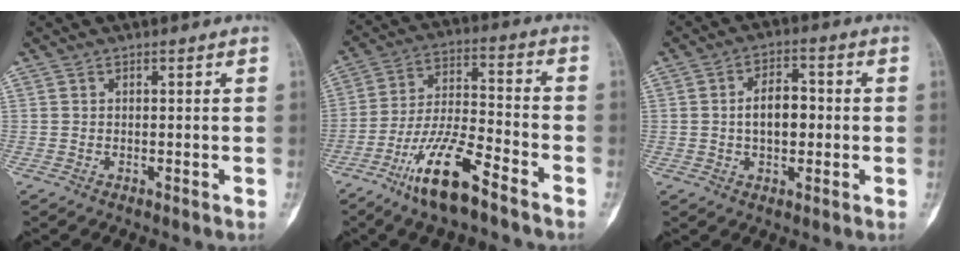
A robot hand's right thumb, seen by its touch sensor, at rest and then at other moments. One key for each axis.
{"total": 14.0, "fx": -9.1, "fy": 3.3, "fz": 10.2, "tx": -0.200, "ty": 0.056, "tz": -0.169}
{"total": 7.2, "fx": 0.0, "fy": 4.3, "fz": 5.7, "tx": -0.075, "ty": 0.016, "tz": -0.005}